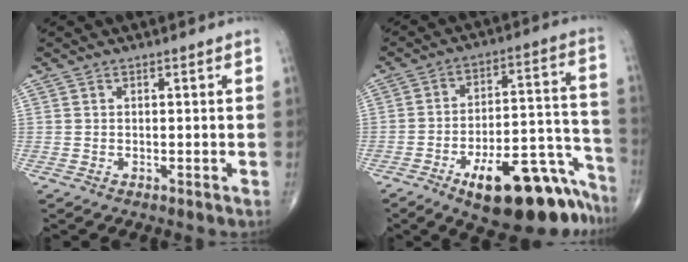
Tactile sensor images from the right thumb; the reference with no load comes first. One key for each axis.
{"total": 21.1, "fx": -13.5, "fy": 7.9, "fz": 14.2, "tx": -0.123, "ty": 0.108, "tz": -0.198}